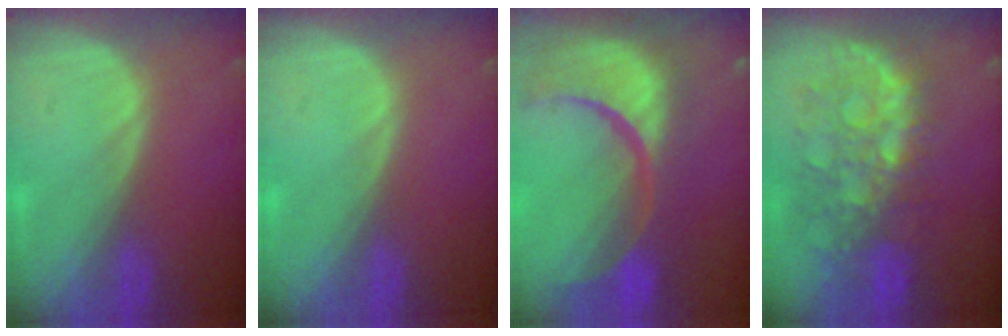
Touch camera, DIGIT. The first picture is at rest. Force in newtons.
{"total": 0.0}
{"total": 15.3, "press": 12.1, "slide": 9.4}
{"total": 10.4, "press": 9.4, "slide": 4.6}